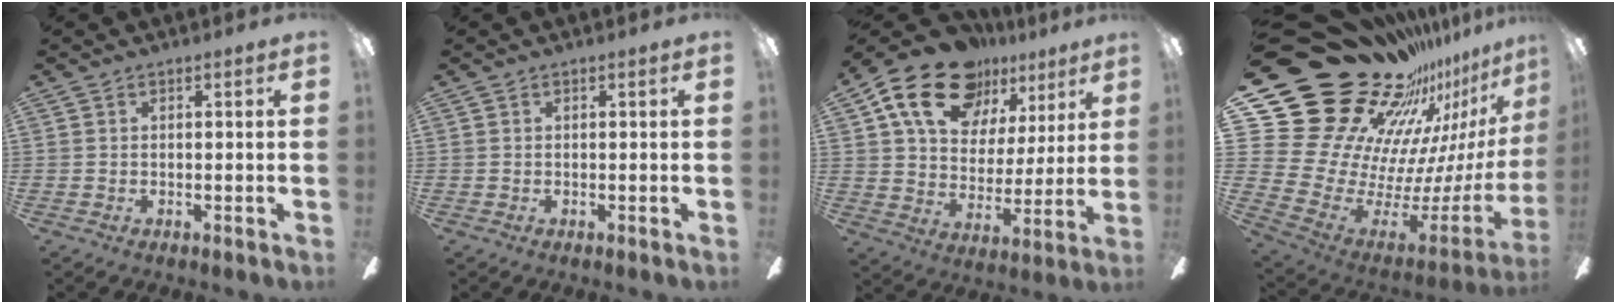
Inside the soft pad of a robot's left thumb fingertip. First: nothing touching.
{"total": 0.0}
{"total": 20.3, "force": [13.0, 12.2, 9.7], "torque": [-0.170, -0.068, 0.233]}
{"total": 33.0, "force": [22.0, 18.0, 16.7], "torque": [-0.229, -0.234, 0.478]}